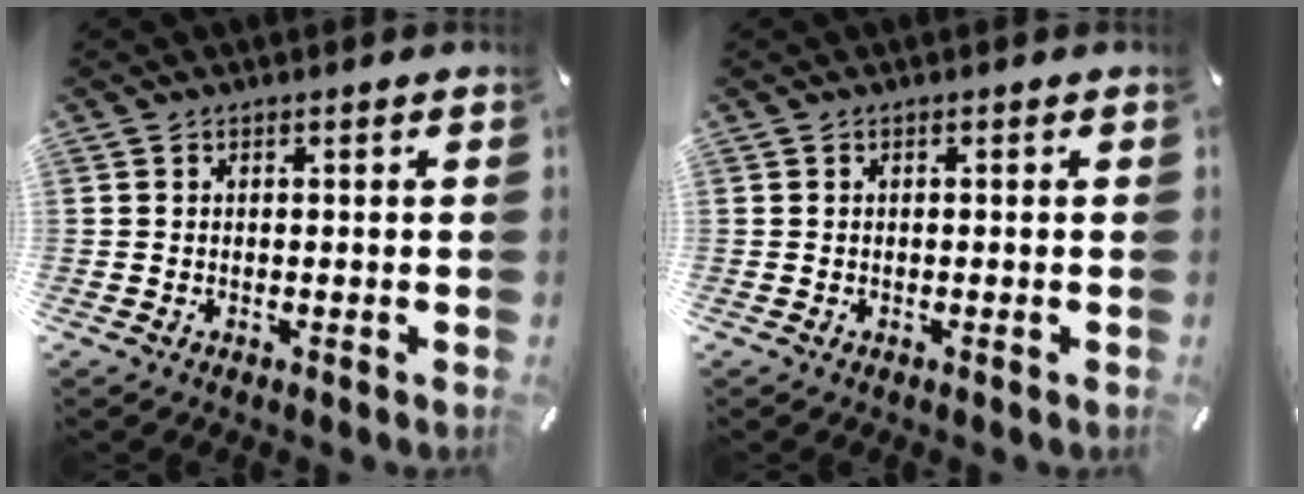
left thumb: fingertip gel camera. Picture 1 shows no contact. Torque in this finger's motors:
{"motor_torque": [0.00, 0.00, 0.00, 0.00, 0.00]}